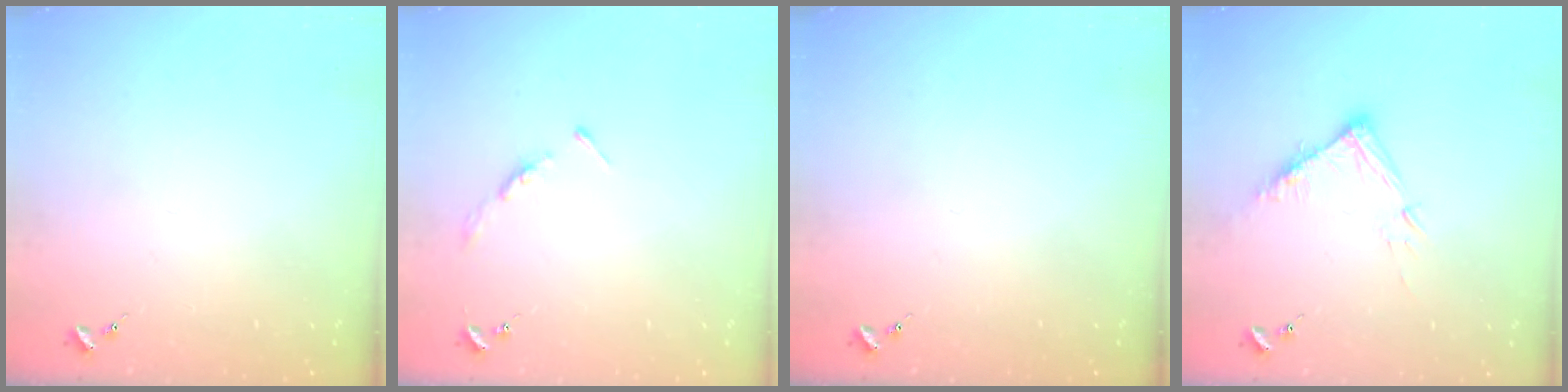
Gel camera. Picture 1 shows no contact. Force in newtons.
{"total": 3.5, "press": 3.5, "slide": 0.3}
{"total": 0.0}
{"total": 10.5, "press": 10.5, "slide": 0.8}